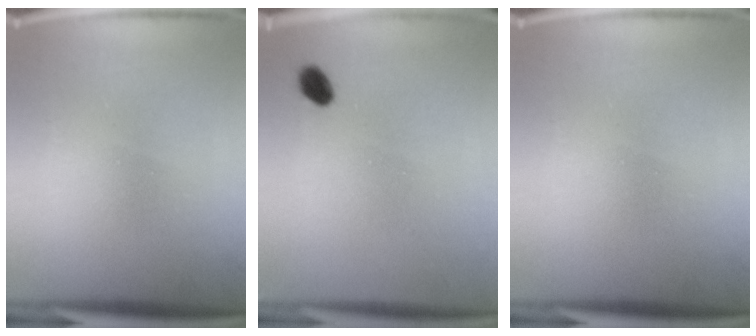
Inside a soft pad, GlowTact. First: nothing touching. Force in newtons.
{"total": 2.8}
{"total": 0.0}